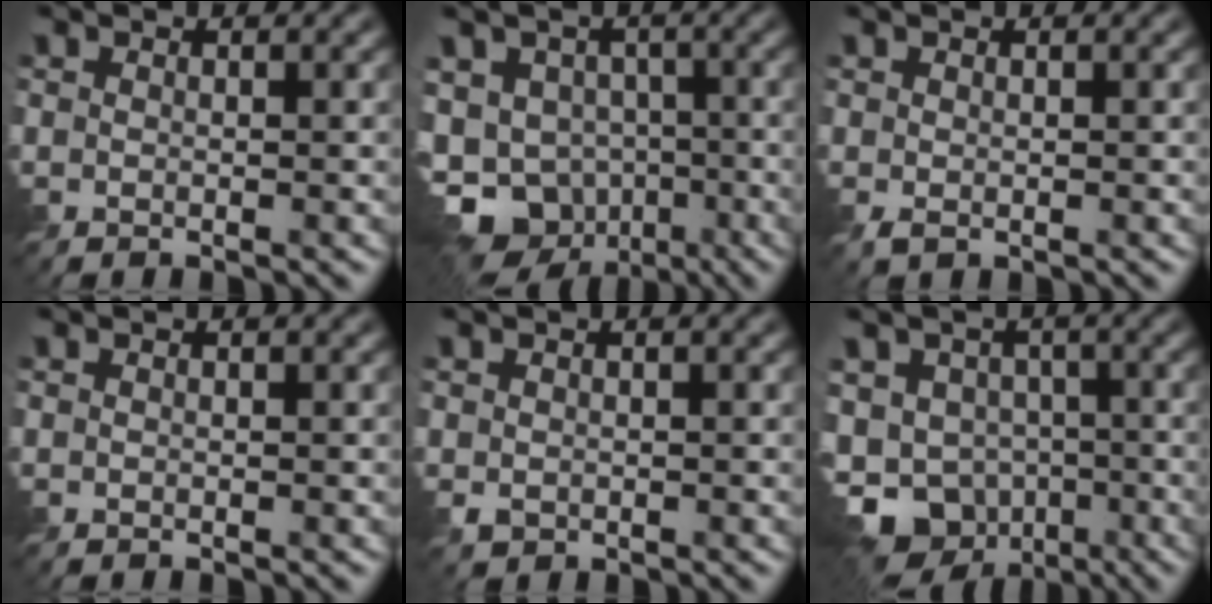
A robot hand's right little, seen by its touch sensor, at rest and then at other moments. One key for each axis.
{"total": 13.5, "fx": -6.6, "fy": 10.2, "fz": 5.9, "tx": -0.128, "ty": -0.032, "tz": -0.092}
{"total": 0.7, "fx": 0.1, "fy": 0.5, "fz": 0.4, "tx": -0.010, "ty": -0.002, "tz": 0.005}
{"total": 0.0}
{"total": 0.8, "fx": 0.1, "fy": 0.8, "fz": 0.2, "tx": -0.003, "ty": -0.001, "tz": 0.005}
{"total": 12.1, "fx": -5.9, "fy": 9.0, "fz": 5.5, "tx": -0.117, "ty": -0.029, "tz": -0.087}